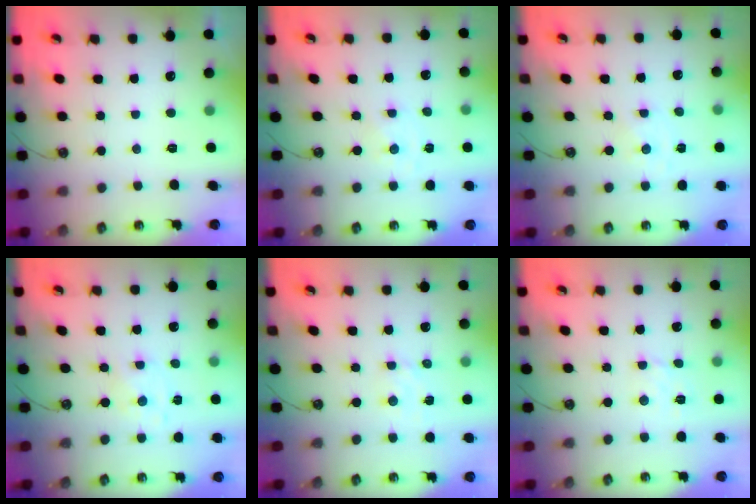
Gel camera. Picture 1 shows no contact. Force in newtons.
{"total": 0.0}
{"total": 0.0}
{"total": 1.5, "press": 1.4, "slide": 0.3}
{"total": 2.8, "press": 2.7, "slide": 0.4}
{"total": 2.8, "press": 2.7, "slide": 0.6}